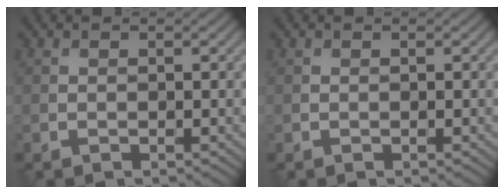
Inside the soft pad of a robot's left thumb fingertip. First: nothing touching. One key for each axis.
{"total": 0.0}